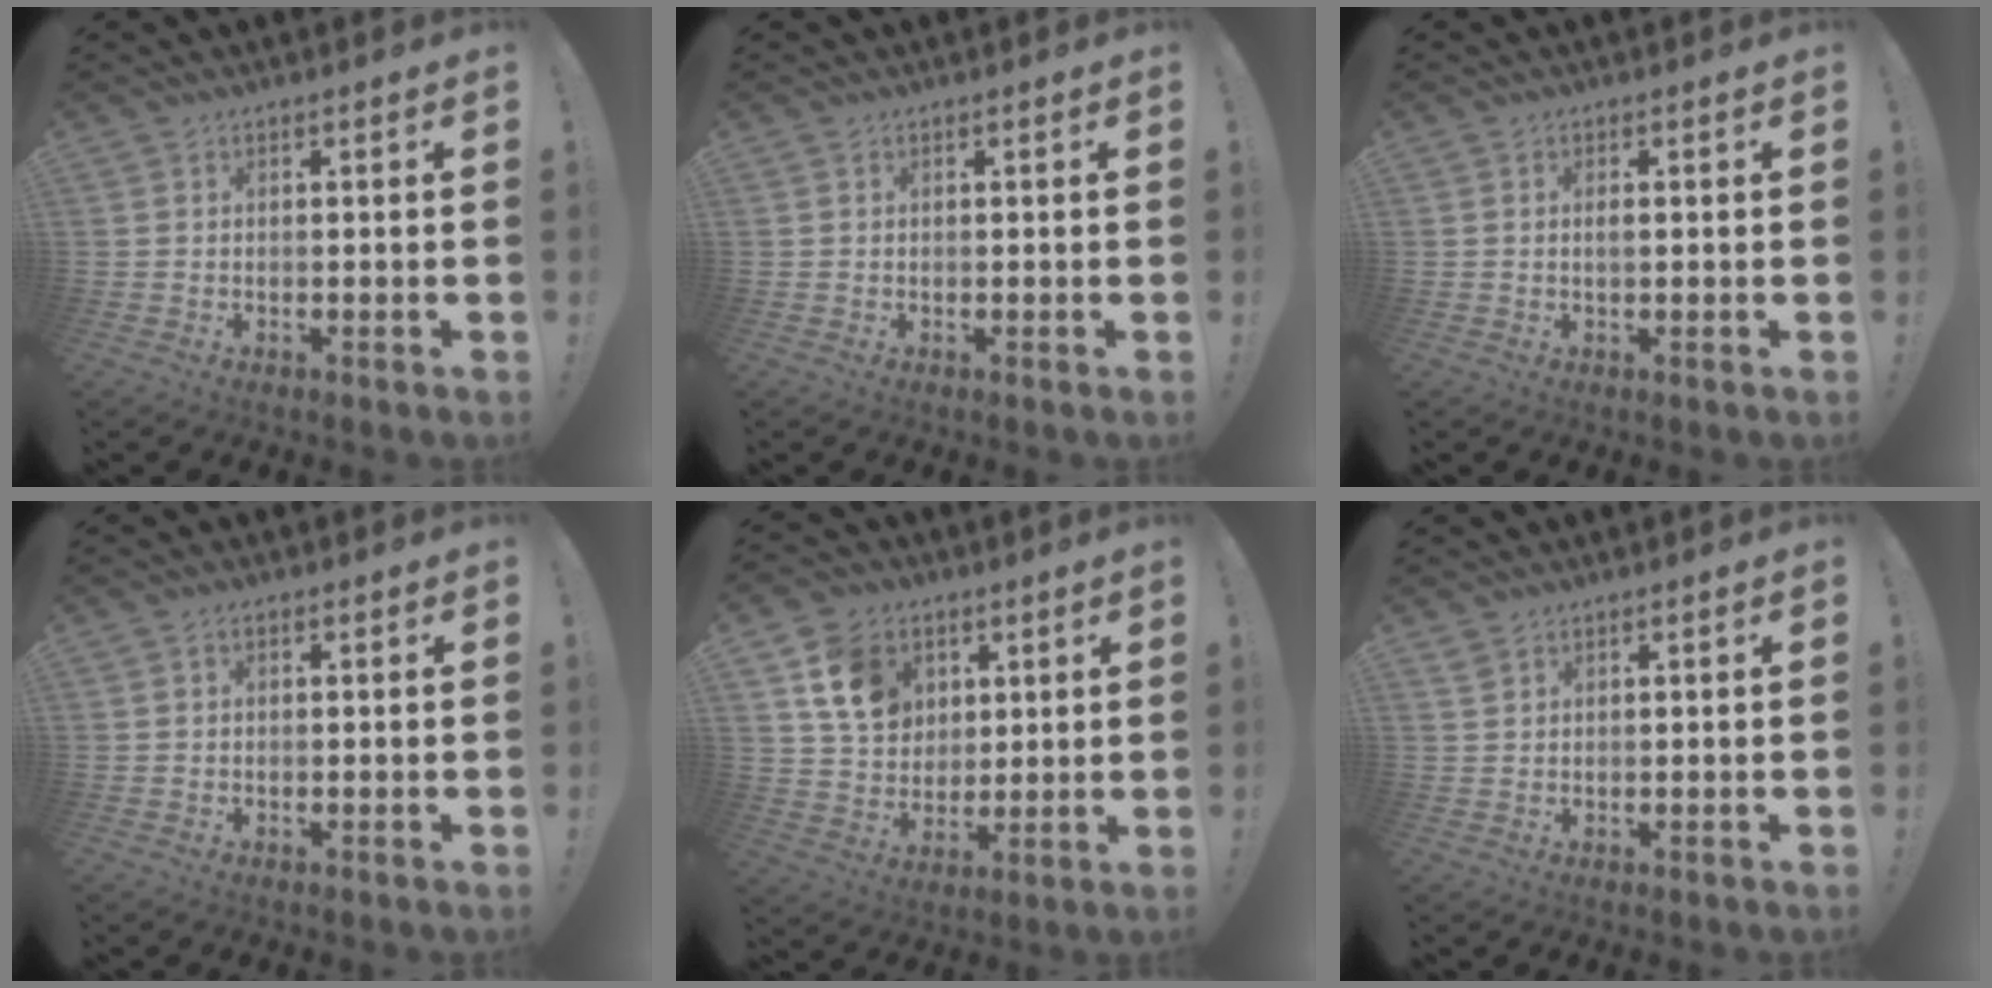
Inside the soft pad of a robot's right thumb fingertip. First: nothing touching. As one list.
[{"total": 0.0}, {"total": 0.9, "force": [-0.1, 0.3, 0.8], "torque": [-0.013, 0.001, -0.004]}, {"total": 1.2, "force": [0.2, 0.9, 0.7], "torque": [-0.008, 0.002, 0.003]}, {"total": 12.9, "force": [5.6, 10.2, 5.5], "torque": [-0.090, -0.013, 0.116]}, {"total": 0.9, "force": [0.6, 0.4, 0.6], "torque": [-0.020, 0.004, 0.013]}]